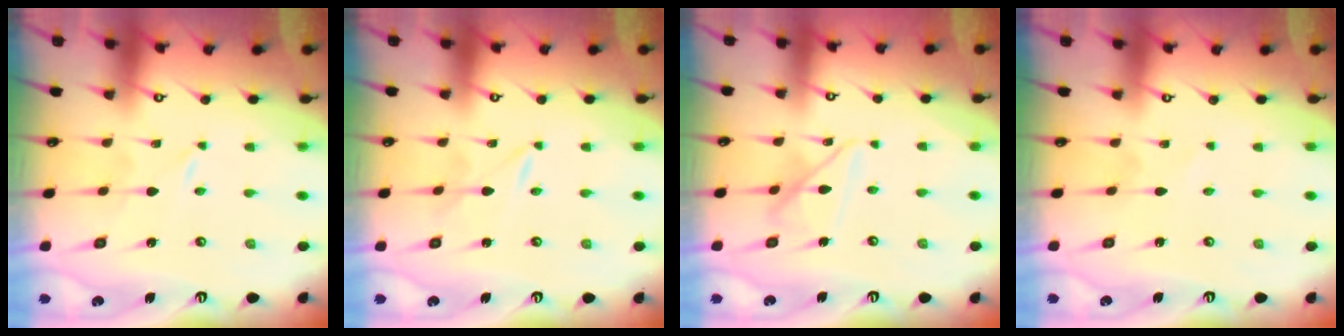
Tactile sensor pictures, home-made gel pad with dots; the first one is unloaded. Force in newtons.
{"total": 0.7, "press": 0.7, "slide": 0.1}
{"total": 11.4, "press": 11.3, "slide": 1.1}
{"total": 1.0, "press": 1.0, "slide": 0.2}